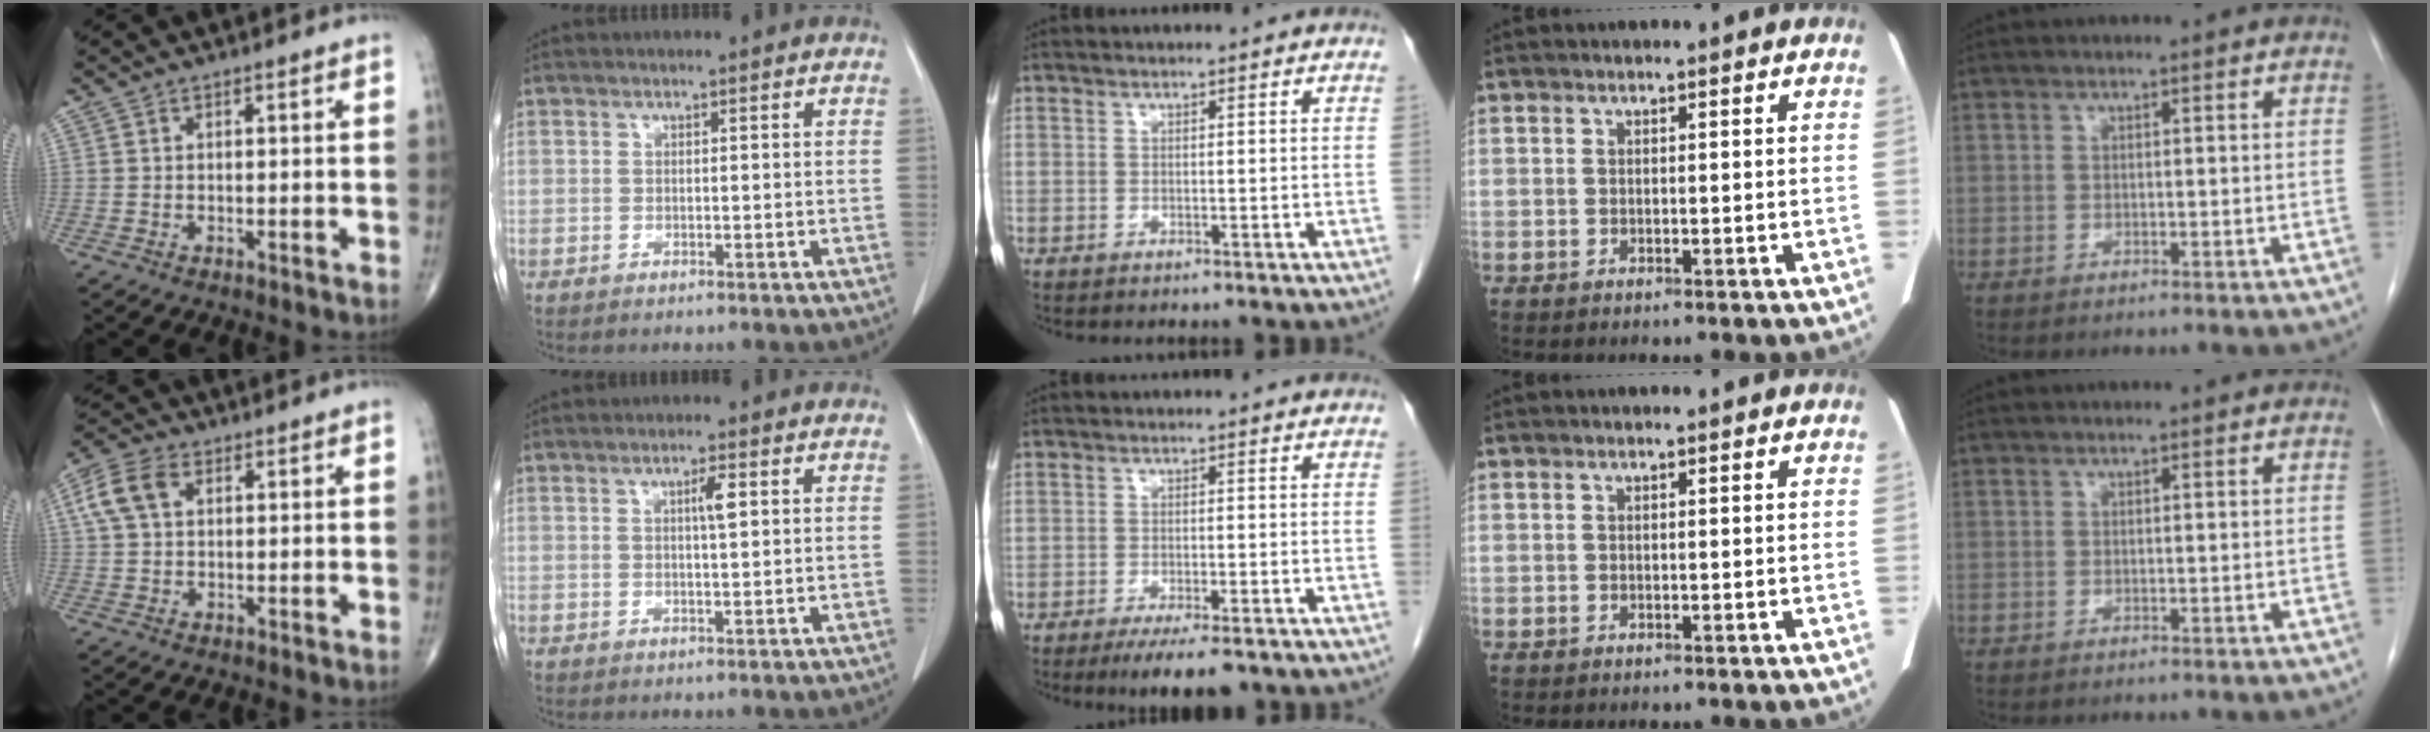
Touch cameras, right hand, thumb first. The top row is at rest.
{"thumb": {"total": 7.1, "force": [2.0, 4.6, 5.1], "torque": [-0.111, 0.017, 0.037]}, "index": {"total": 2.5, "force": [0.8, 0.2, 2.4], "torque": [-0.038, 0.001, 0.013]}, "middle": {"total": 6.2, "force": [-4.6, 1.2, 4.1], "torque": [-0.053, -0.011, -0.066]}}